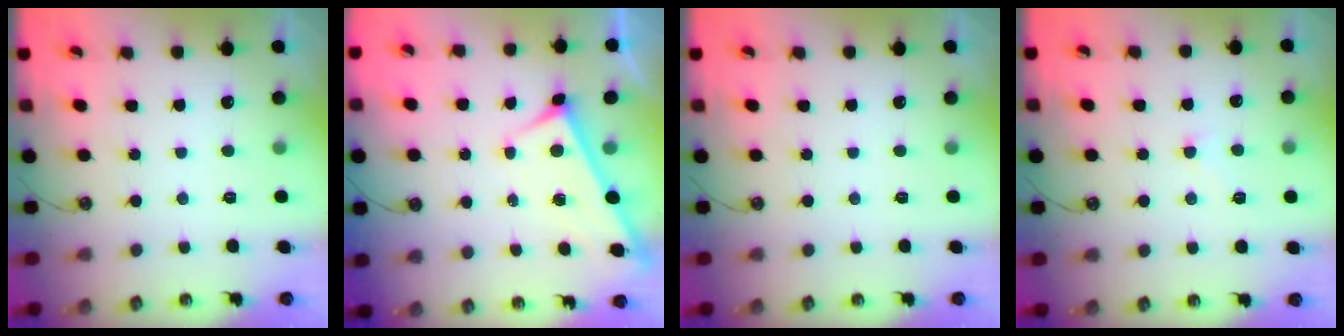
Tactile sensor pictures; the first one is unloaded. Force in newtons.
{"total": 2.9, "press": 2.9, "slide": 0.3}
{"total": 0.0}
{"total": 0.9, "press": 0.7, "slide": 0.5}